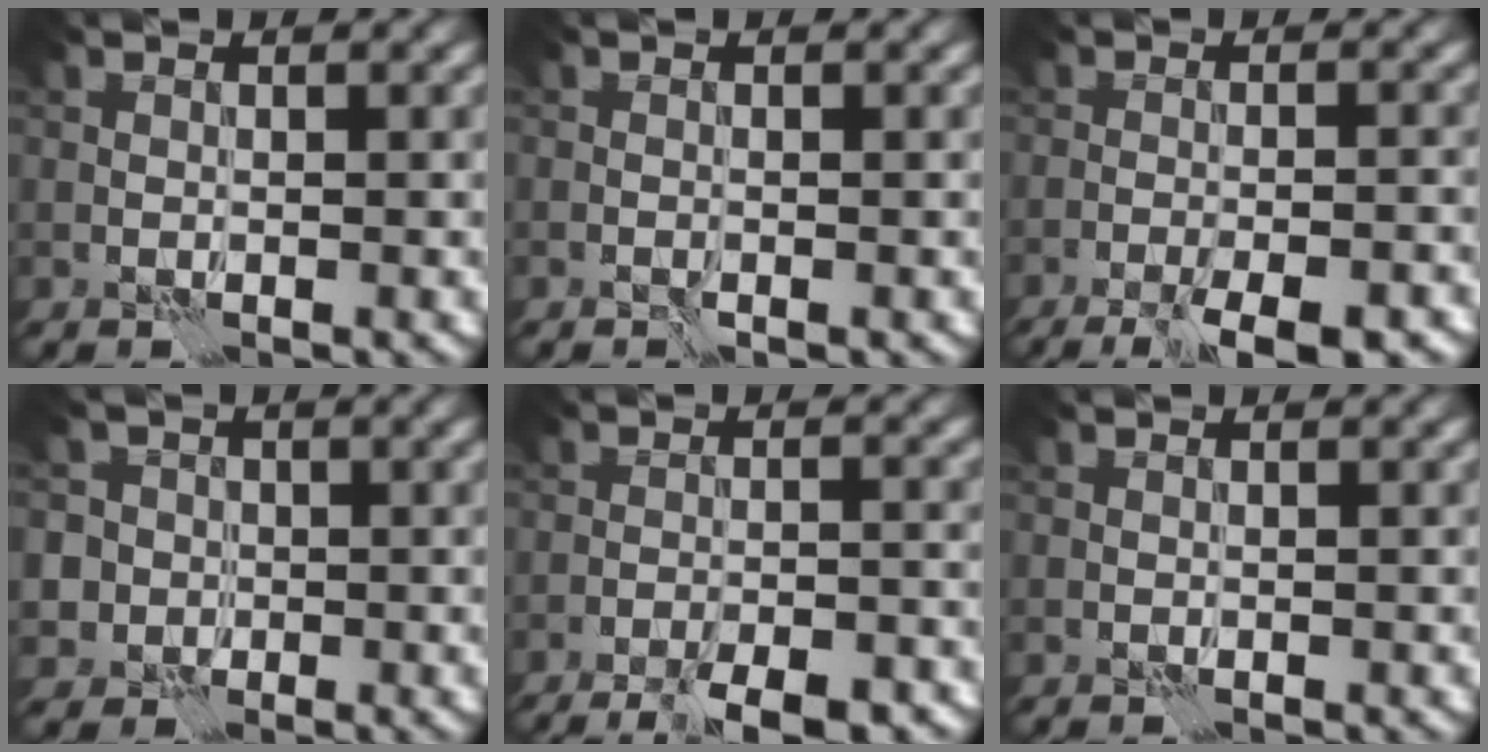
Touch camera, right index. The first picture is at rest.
{"total": 0.5, "force": [-0.4, -0.1, 0.3], "torque": [-0.006, 0.000, -0.009]}
{"total": 8.8, "force": [-6.8, 2.2, 5.2], "torque": [-0.067, -0.008, -0.086]}
{"total": 5.5, "force": [0.2, 5.3, 1.2], "torque": [-0.018, 0.027, -0.019]}
{"total": 9.5, "force": [-7.8, 2.5, 4.7], "torque": [-0.055, -0.001, -0.104]}
{"total": 0.0}